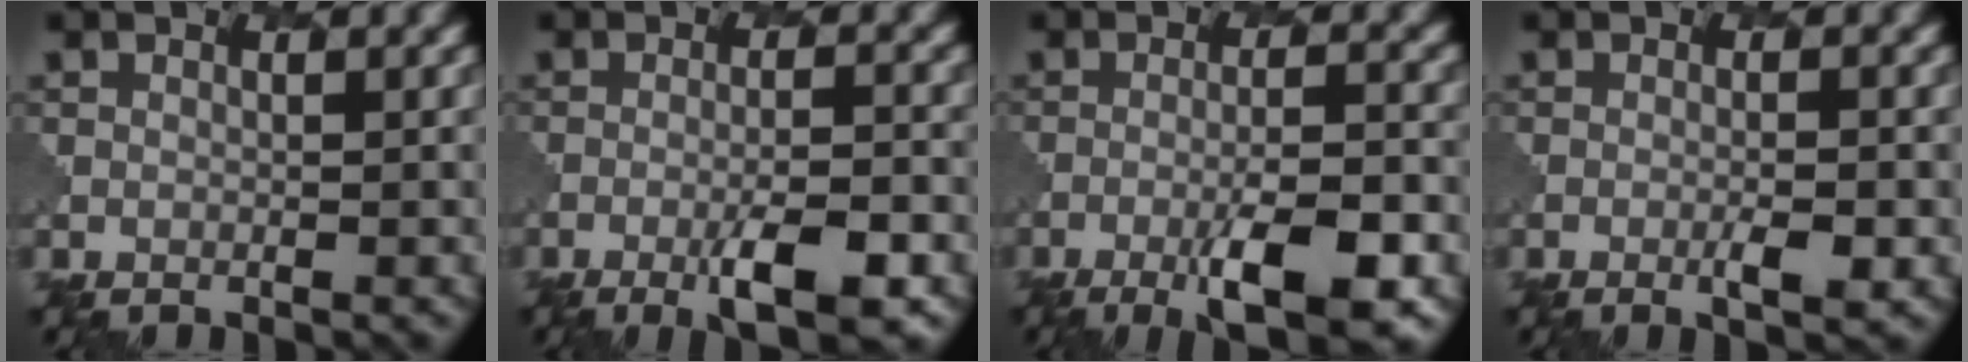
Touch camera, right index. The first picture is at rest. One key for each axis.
{"total": 4.8, "fx": -2.2, "fy": 1.0, "fz": 4.1, "tx": -0.073, "ty": -0.002, "tz": -0.034}
{"total": 6.4, "fx": -3.1, "fy": 1.4, "fz": 5.5, "tx": -0.094, "ty": 0.002, "tz": -0.047}
{"total": 2.1, "fx": -0.6, "fy": 0.3, "fz": 2.0, "tx": -0.034, "ty": 0.002, "tz": -0.011}